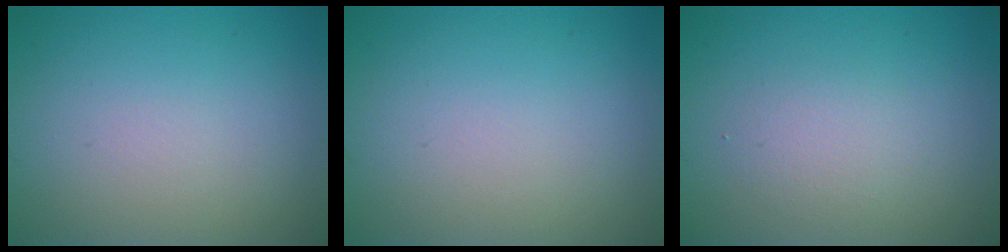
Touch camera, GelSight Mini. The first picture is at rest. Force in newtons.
{"total": 0.0}
{"total": 1.7, "press": 1.7, "slide": 0.1}